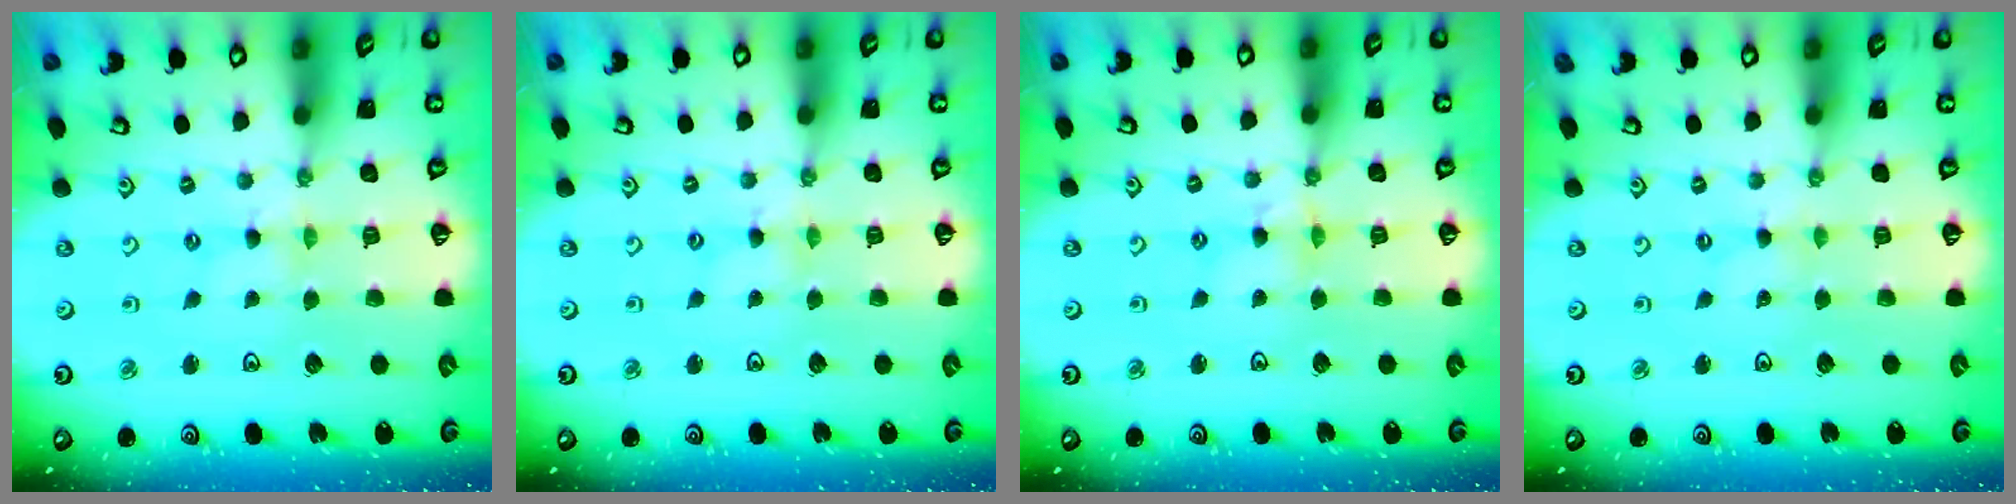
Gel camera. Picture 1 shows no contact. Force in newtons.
{"total": 1.7, "press": 1.7, "slide": 0.2}
{"total": 3.5, "press": 3.5, "slide": 0.4}
{"total": 0.0}